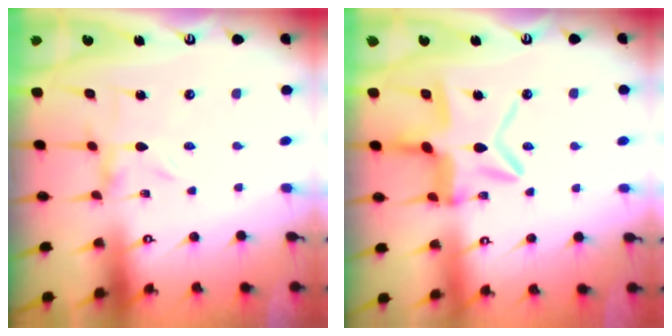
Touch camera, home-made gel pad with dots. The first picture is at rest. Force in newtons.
{"total": 13.3, "press": 13.2, "slide": 1.3}